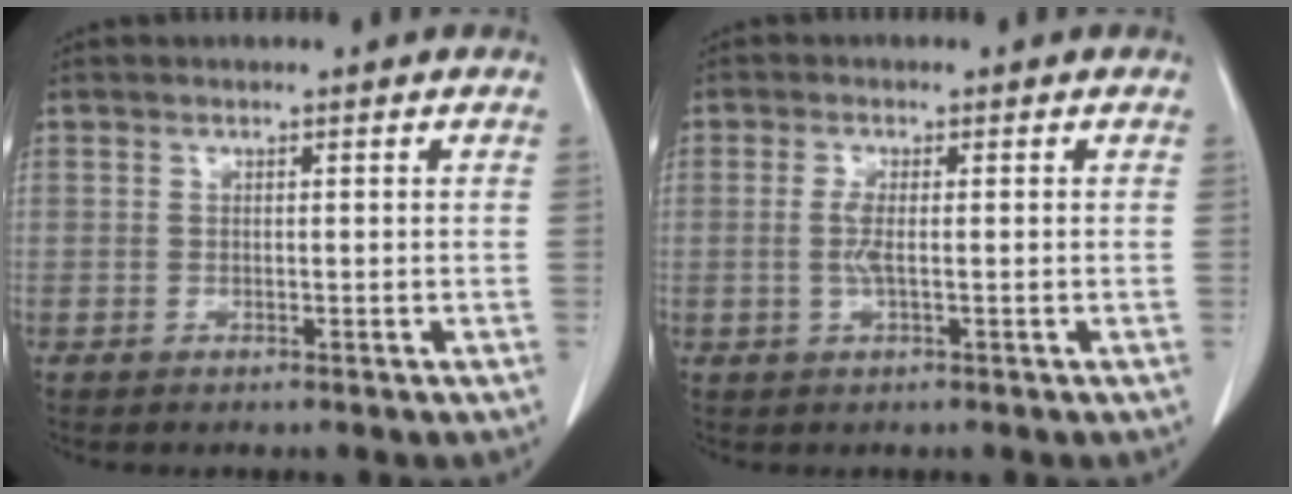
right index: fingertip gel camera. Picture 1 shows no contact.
{"total": 2.3, "force": [-0.2, 0.4, 2.3], "torque": [-0.055, -0.002, -0.004]}